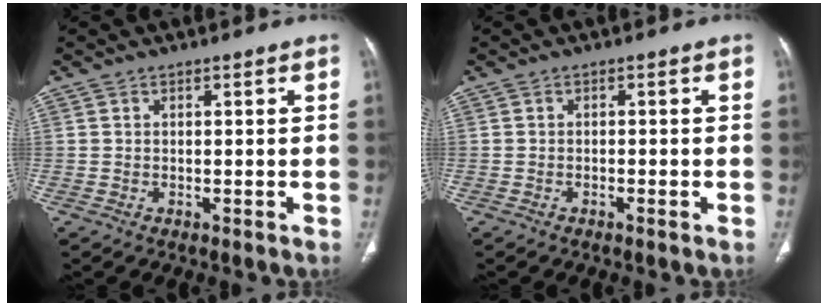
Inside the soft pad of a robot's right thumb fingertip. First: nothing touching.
{"total": 0.8, "force": [-0.4, 0.1, 0.6], "torque": [-0.013, 0.005, -0.005]}